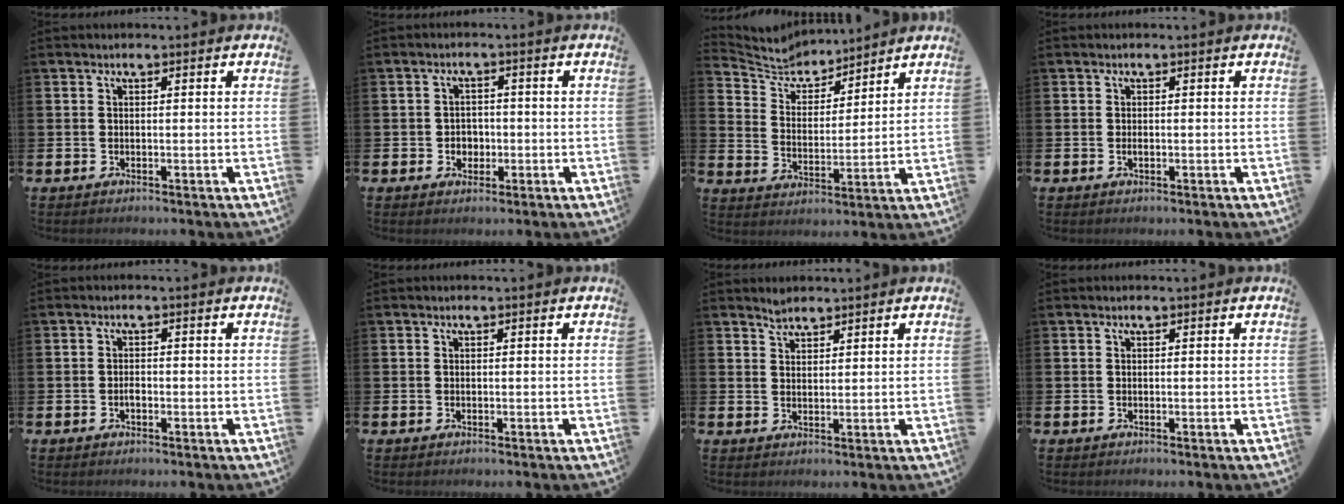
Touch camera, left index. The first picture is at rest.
{"total": 1.8, "force": [-0.5, 1.4, 1.0], "torque": [-0.012, 0.003, -0.015]}
{"total": 6.1, "force": [5.9, 1.3, 0.6], "torque": [-0.051, -0.043, 0.102]}
{"total": 0.6, "force": [-0.1, 0.3, 0.5], "torque": [-0.018, 0.004, -0.001]}
{"total": 1.0, "force": [-0.4, 0.6, 0.7], "torque": [-0.013, 0.000, -0.009]}
{"total": 0.0}
{"total": 2.4, "force": [2.3, 0.8, 0.1], "torque": [0.001, -0.008, 0.042]}
{"total": 0.0}